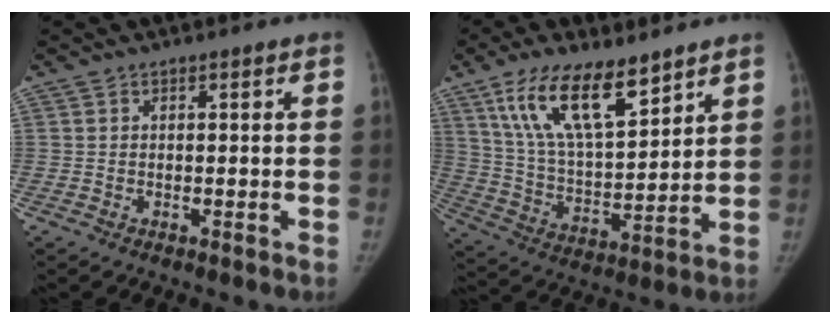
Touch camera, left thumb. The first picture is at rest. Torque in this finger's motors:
{"motor_torque": [1.61, 1.57, 1.50, -1.27, 0.11]}